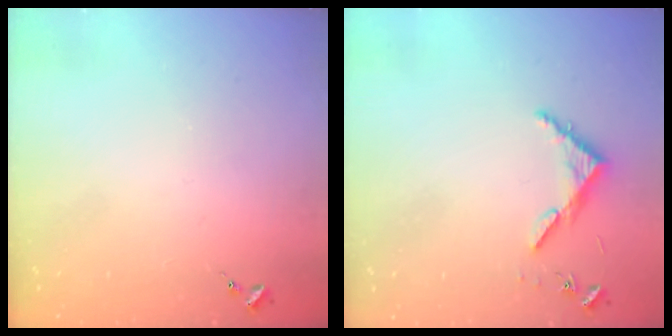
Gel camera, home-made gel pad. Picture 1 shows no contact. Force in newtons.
{"total": 4.0, "press": 4.0, "slide": 0.3}